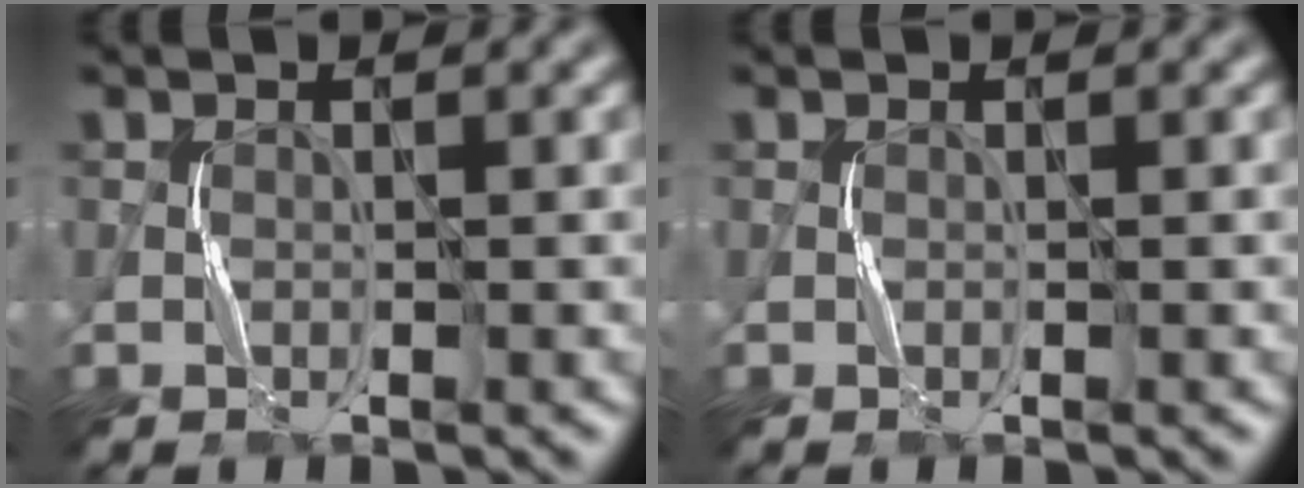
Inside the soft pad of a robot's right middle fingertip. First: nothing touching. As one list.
[{"total": 0.0}]